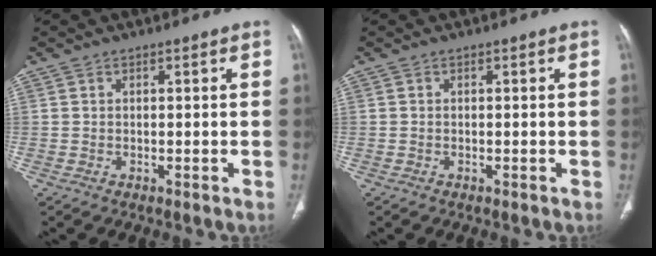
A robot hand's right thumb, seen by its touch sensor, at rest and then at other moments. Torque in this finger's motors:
{"motor_torque": [0.16, 0.16, -0.01, -0.01, 0.00]}